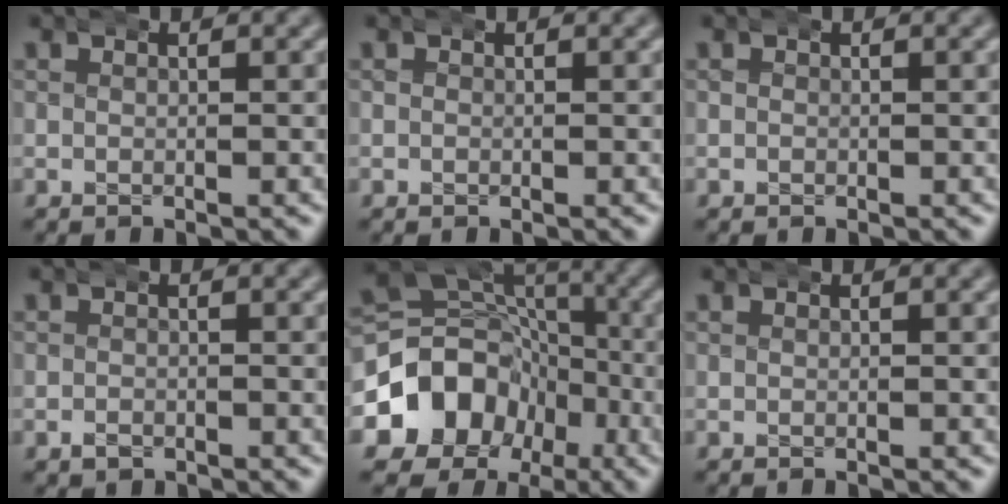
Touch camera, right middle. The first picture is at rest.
{"total": 0.0}
{"total": 0.0}
{"total": 0.8, "force": [-0.6, 0.5, 0.1], "torque": [-0.005, -0.004, -0.007]}
{"total": 15.0, "force": [-3.5, 13.1, 6.5], "torque": [-0.134, -0.047, -0.045]}
{"total": 0.0}